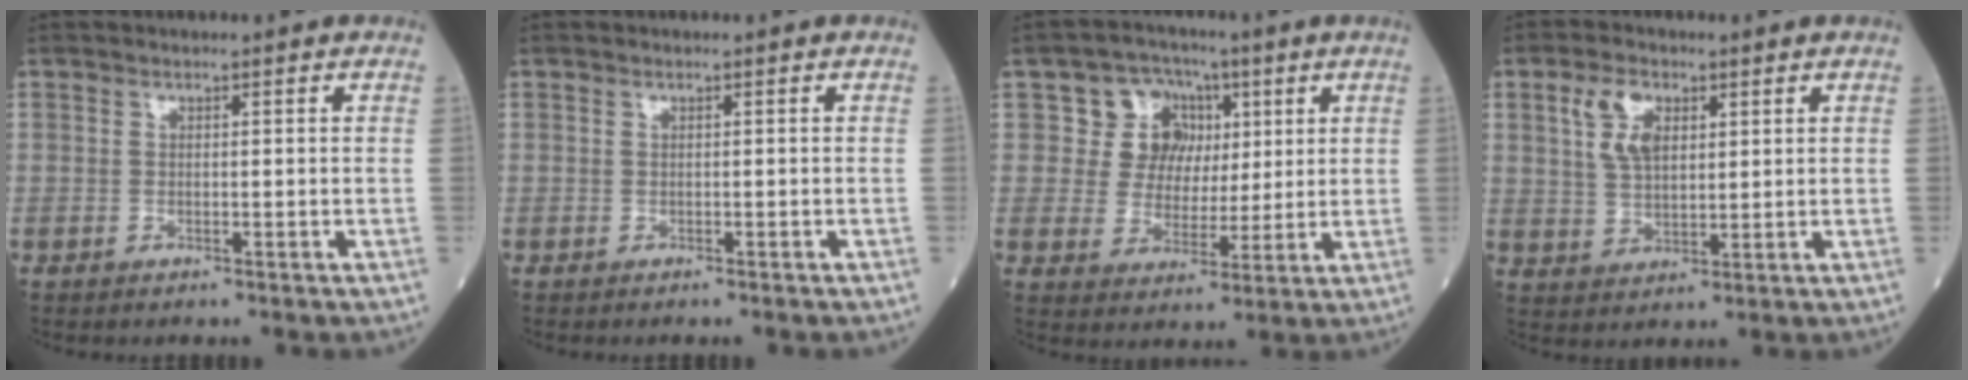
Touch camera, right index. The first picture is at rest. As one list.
[{"total": 1.0, "force": [-0.9, 0.0, 0.4], "torque": [-0.002, 0.003, -0.012]}, {"total": 8.3, "force": [2.9, 7.5, 2.2], "torque": [-0.030, 0.027, 0.052]}, {"total": 6.4, "force": [2.6, 3.5, 4.6], "torque": [-0.100, 0.011, 0.053]}]